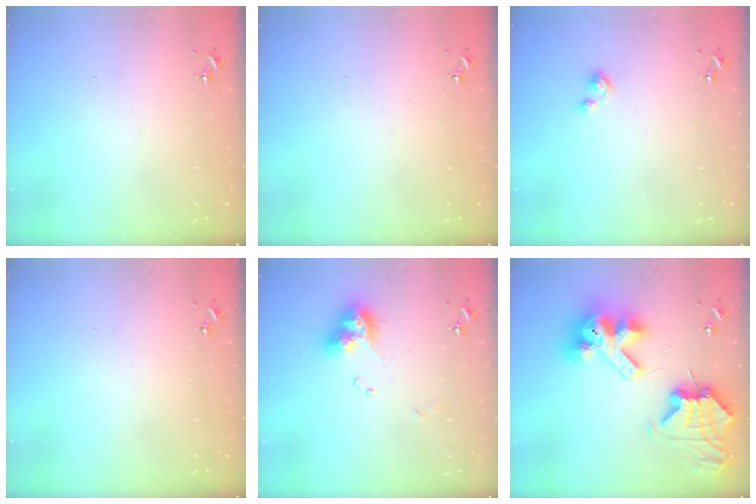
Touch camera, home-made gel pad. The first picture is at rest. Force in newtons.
{"total": 0.0}
{"total": 2.3, "press": 2.3, "slide": 0.3}
{"total": 0.0}
{"total": 11.9, "press": 11.8, "slide": 1.4}
{"total": 17.7, "press": 17.6, "slide": 2.0}